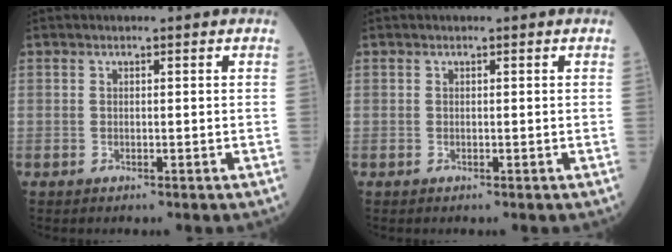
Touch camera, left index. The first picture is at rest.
{"total": 0.0}